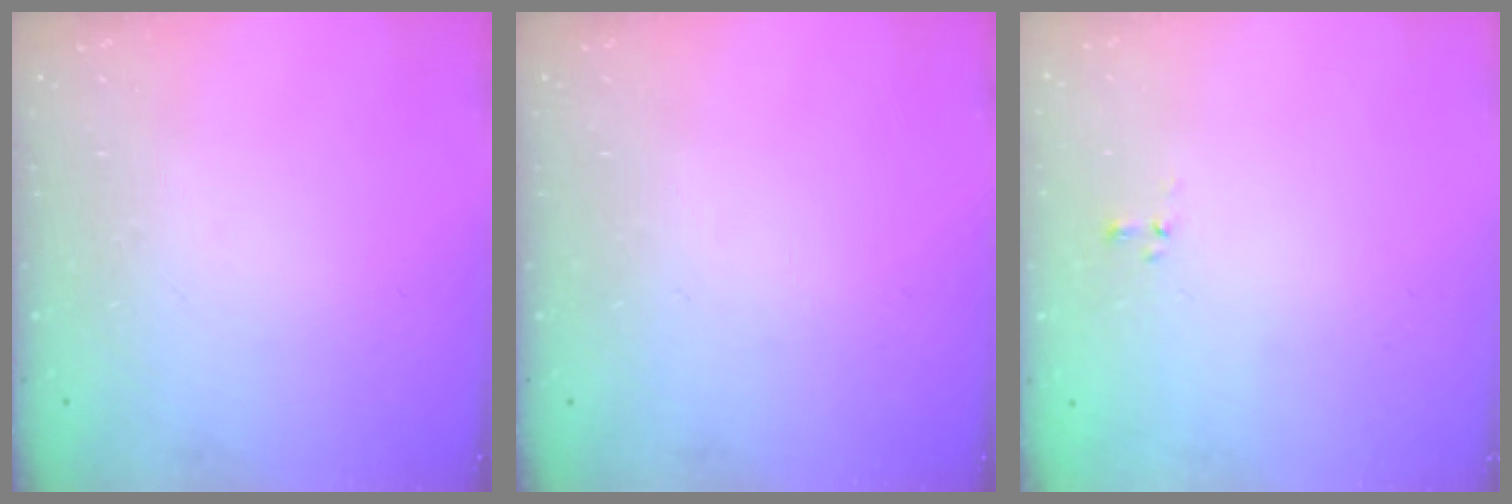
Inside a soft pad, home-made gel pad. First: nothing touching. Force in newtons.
{"total": 0.0}
{"total": 0.0}